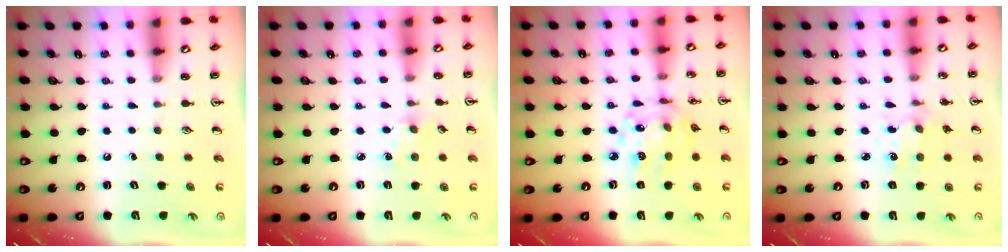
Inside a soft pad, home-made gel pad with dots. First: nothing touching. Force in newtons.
{"total": 2.6, "press": 2.6, "slide": 0.4}
{"total": 12.9, "press": 12.4, "slide": 3.4}
{"total": 2.0, "press": 2.0, "slide": 0.3}